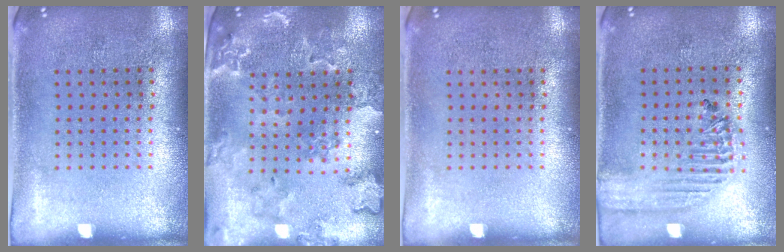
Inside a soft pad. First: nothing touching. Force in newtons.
{"total": 1.6, "press": 1.6, "slide": 0.2}
{"total": 0.0}
{"total": 1.9, "press": 1.7, "slide": 0.8}